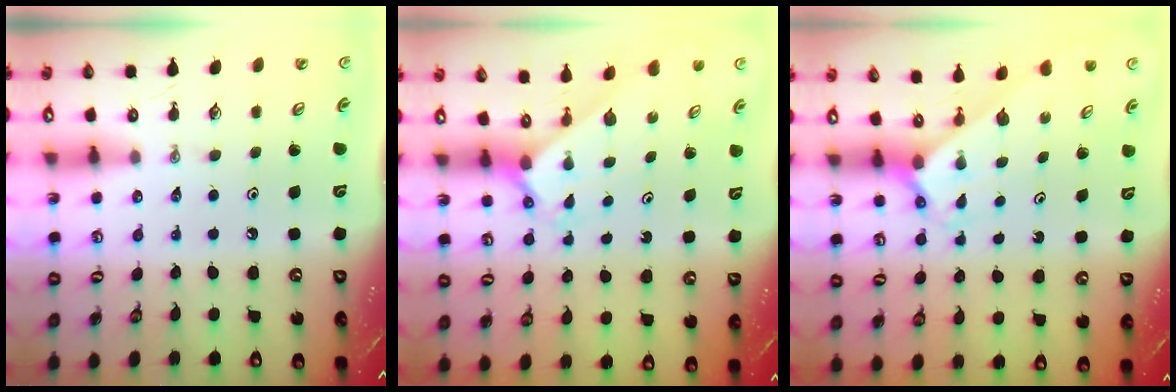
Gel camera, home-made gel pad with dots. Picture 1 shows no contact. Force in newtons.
{"total": 2.0, "press": 2.0, "slide": 0.2}
{"total": 2.0, "press": 2.0, "slide": 0.1}